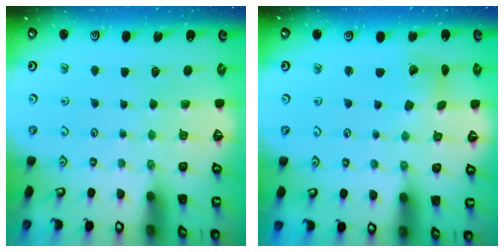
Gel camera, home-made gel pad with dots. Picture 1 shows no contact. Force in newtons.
{"total": 5.0, "press": 4.9, "slide": 0.9}